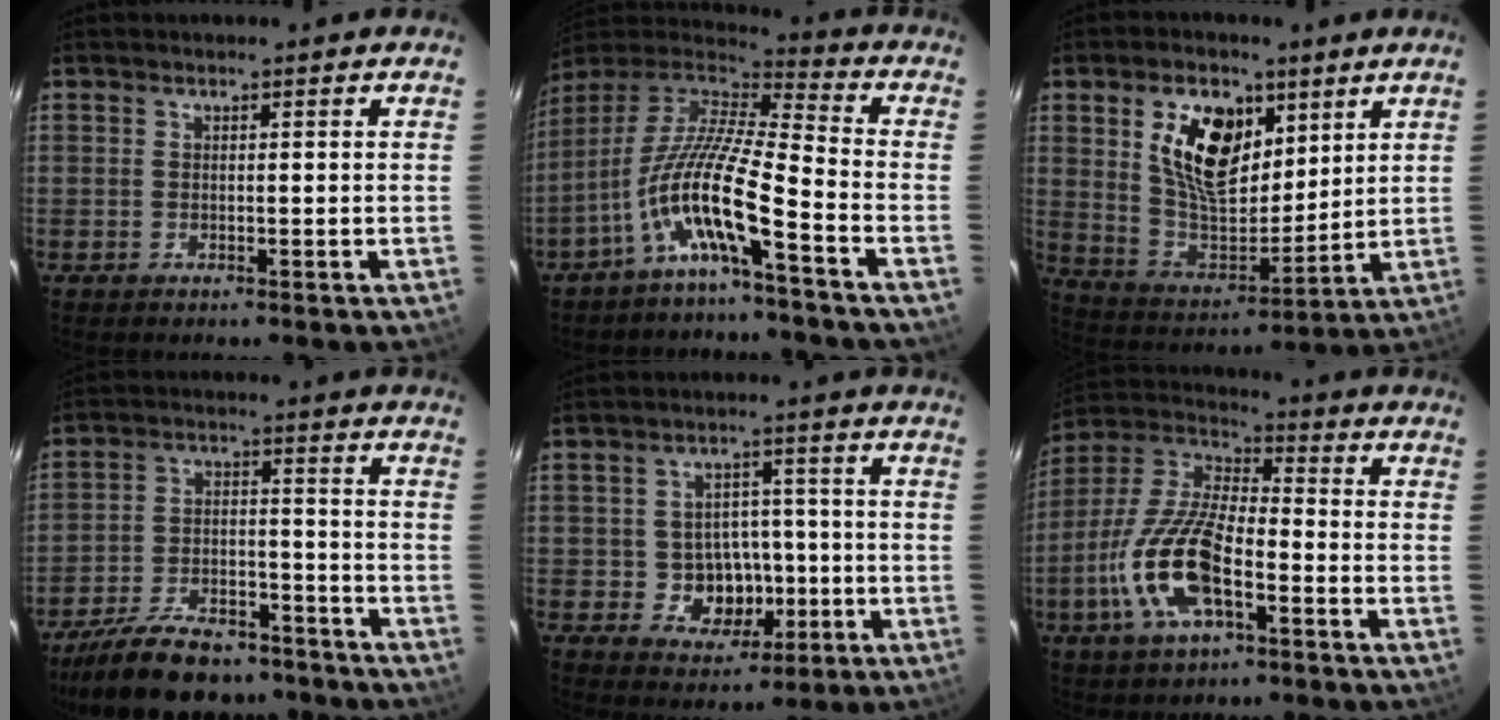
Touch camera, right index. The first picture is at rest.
{"total": 13.8, "force": [-6.1, 1.4, 12.3], "torque": [-0.224, -0.001, -0.122]}
{"total": 15.4, "force": [6.4, 8.6, 11.0], "torque": [-0.202, 0.005, 0.128]}
{"total": 18.9, "force": [-15.5, 7.3, 8.0], "torque": [-0.169, 0.007, -0.229]}
{"total": 8.2, "force": [-1.9, 7.2, 3.5], "torque": [-0.075, 0.016, -0.012]}
{"total": 16.2, "force": [-6.4, 6.2, 13.5], "torque": [-0.288, -0.006, -0.128]}